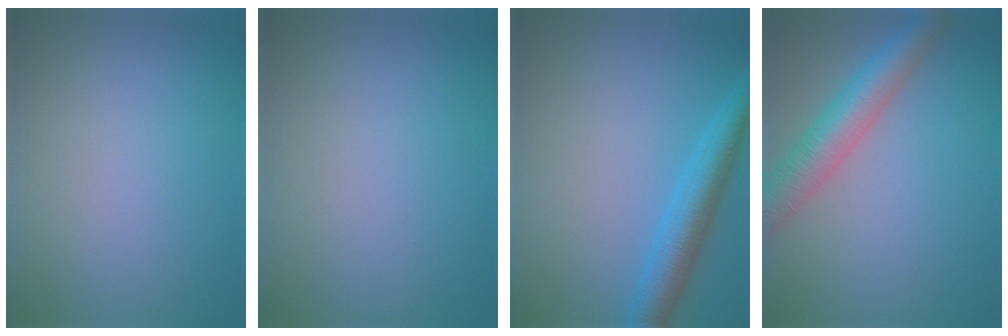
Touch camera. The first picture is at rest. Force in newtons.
{"total": 0.0}
{"total": 4.7, "press": 4.7, "slide": 0.4}
{"total": 5.9, "press": 5.9, "slide": 0.2}